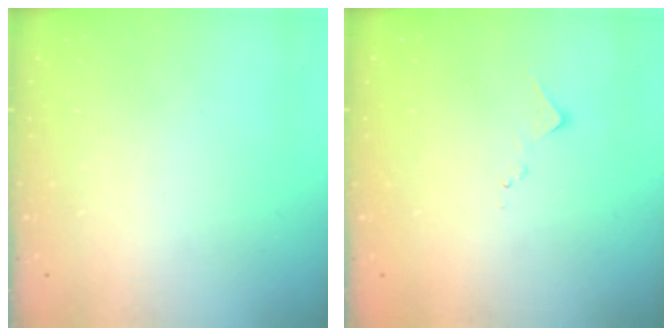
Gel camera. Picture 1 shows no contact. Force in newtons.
{"total": 7.1, "press": 7.0, "slide": 0.8}